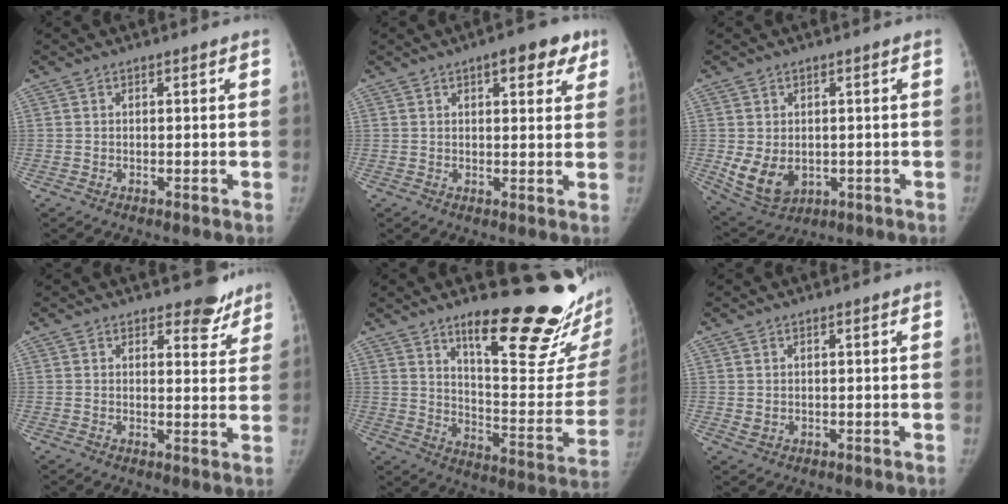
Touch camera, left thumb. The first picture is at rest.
{"total": 7.5, "force": [4.0, 3.2, 5.4], "torque": [-0.040, -0.010, 0.045]}
{"total": 8.0, "force": [-1.0, 5.9, 5.3], "torque": [-0.083, -0.014, 0.003]}
{"total": 5.3, "force": [4.3, 2.5, 1.9], "torque": [0.008, -0.031, 0.051]}
{"total": 25.1, "force": [17.2, 6.2, 17.2], "torque": [-0.203, -0.126, 0.251]}
{"total": 1.3, "force": [0.2, 1.1, 0.7], "torque": [-0.012, -0.003, 0.009]}